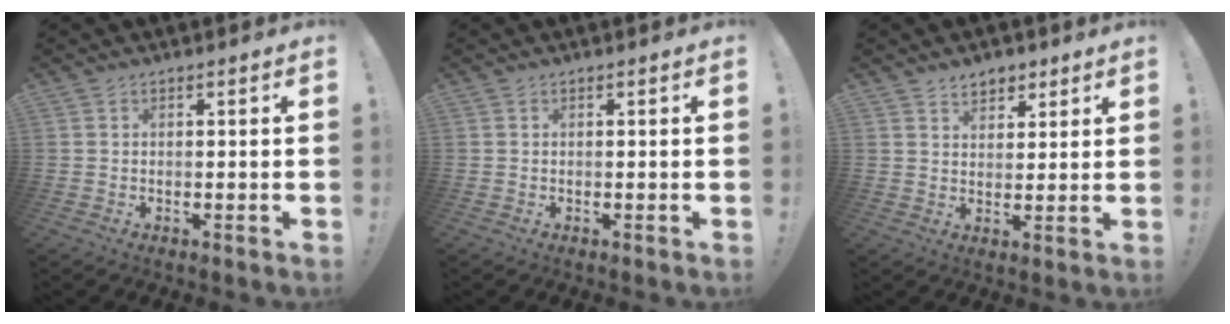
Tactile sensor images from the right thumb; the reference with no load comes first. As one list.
[{"total": 0.0}, {"total": 5.0, "force": [3.7, 3.2, 1.1], "torque": [-0.003, -0.025, 0.066]}]